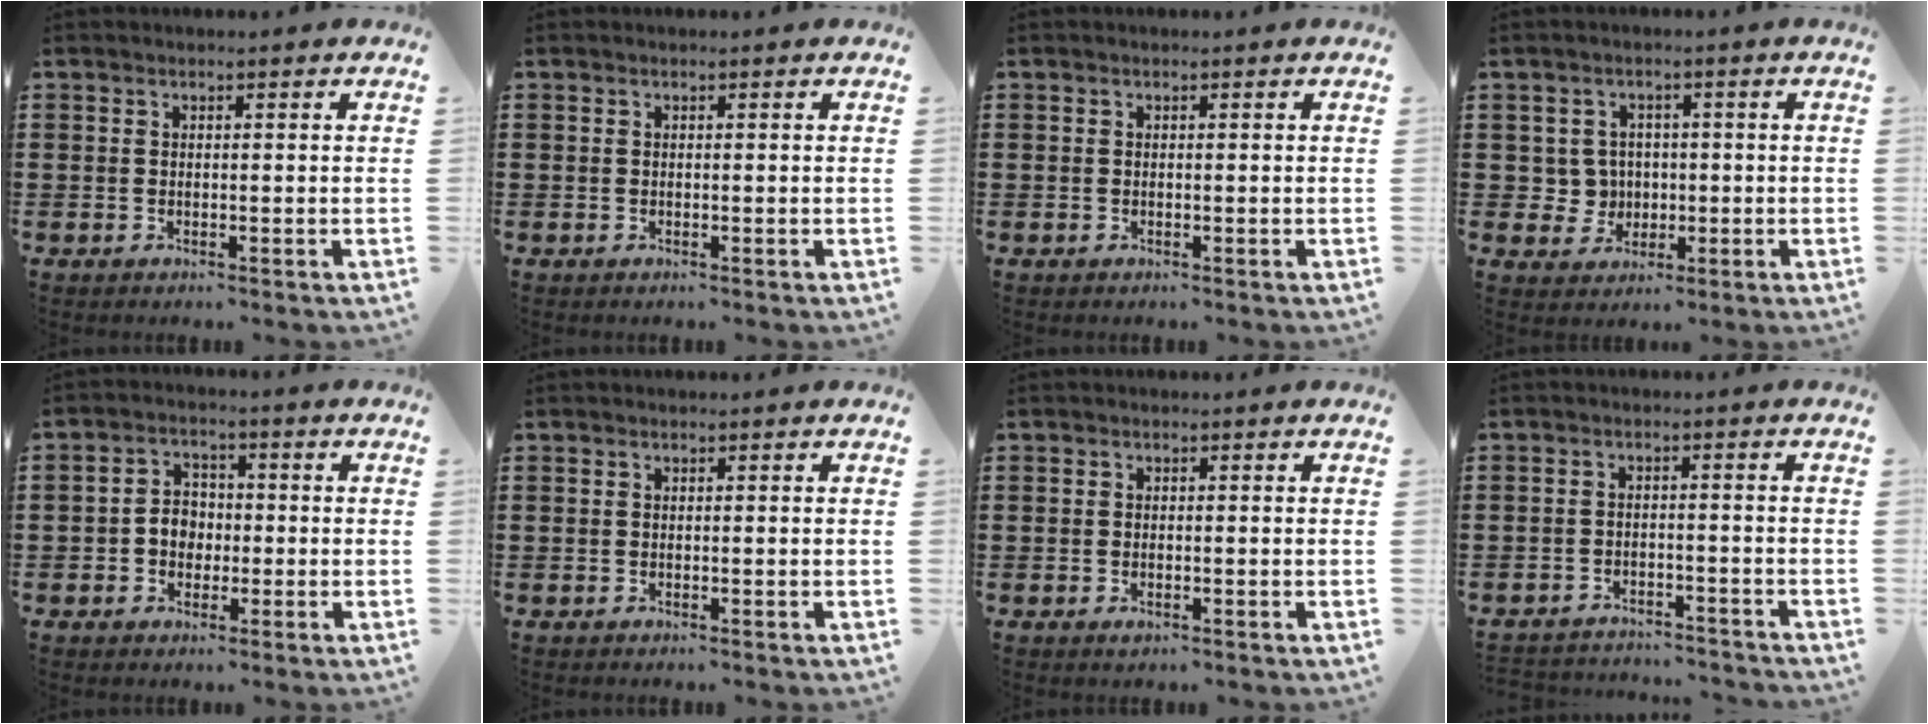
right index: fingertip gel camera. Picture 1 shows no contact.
{"total": 0.0}
{"total": 0.0}
{"total": 3.9, "force": [-0.1, 3.8, 1.0], "torque": [-0.038, 0.010, -0.005]}
{"total": 3.9, "force": [-0.9, 3.3, 1.8], "torque": [-0.043, 0.009, -0.021]}
{"total": 0.0}
{"total": 0.7, "force": [-0.2, 0.3, 0.5], "torque": [-0.012, -0.004, -0.003]}
{"total": 2.9, "force": [-2.9, 0.3, 0.0], "torque": [-0.007, -0.001, -0.061]}